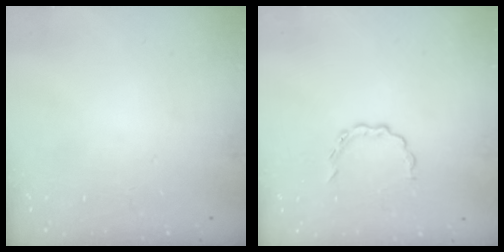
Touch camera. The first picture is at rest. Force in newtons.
{"total": 3.4, "press": 3.2, "slide": 1.1}